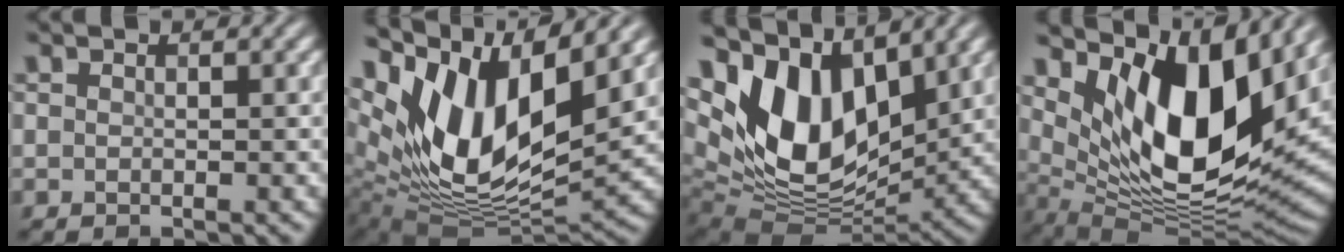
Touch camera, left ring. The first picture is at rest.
{"total": 13.1, "force": [5.4, 6.1, 10.3], "torque": [-0.198, 0.001, 0.107]}
{"total": 11.7, "force": [5.1, 6.3, 8.5], "torque": [-0.167, -0.001, 0.096]}
{"total": 13.4, "force": [5.6, 5.7, 10.7], "torque": [-0.184, -0.010, 0.107]}